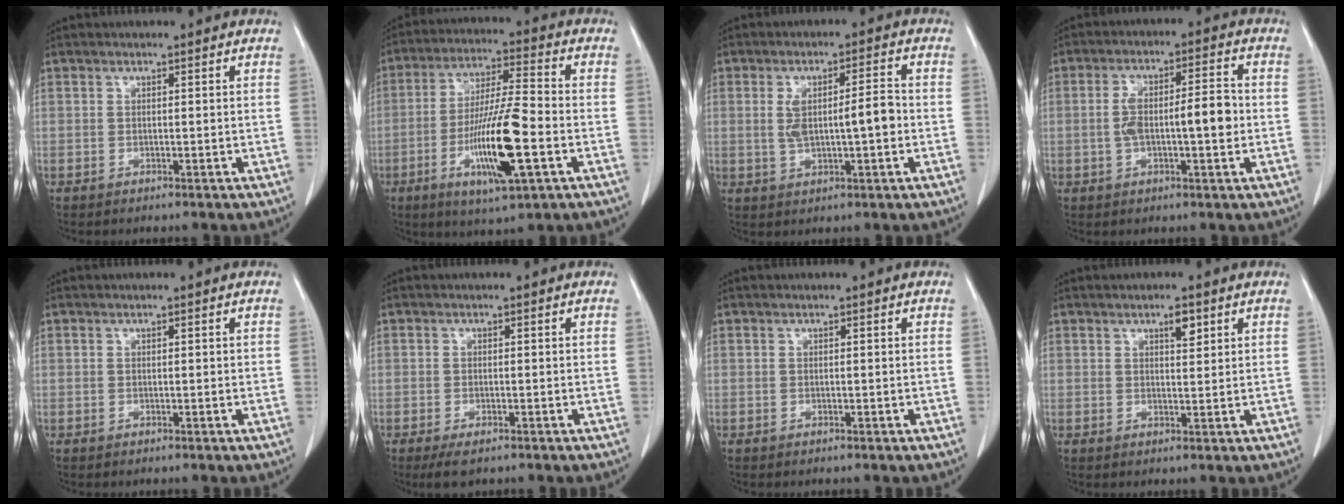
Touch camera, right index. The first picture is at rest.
{"total": 14.4, "force": [-4.4, 1.4, 13.6], "torque": [-0.257, -0.014, -0.077]}
{"total": 6.8, "force": [-0.3, 1.5, 6.6], "torque": [-0.123, 0.014, 0.002]}
{"total": 8.4, "force": [-0.7, 2.0, 8.1], "torque": [-0.152, 0.019, -0.011]}
{"total": 0.0}
{"total": 2.7, "force": [-1.8, 0.8, 1.9], "torque": [-0.039, -0.006, -0.025]}
{"total": 0.0}
{"total": 2.5, "force": [1.4, 0.7, 1.9], "torque": [-0.033, -0.003, 0.023]}